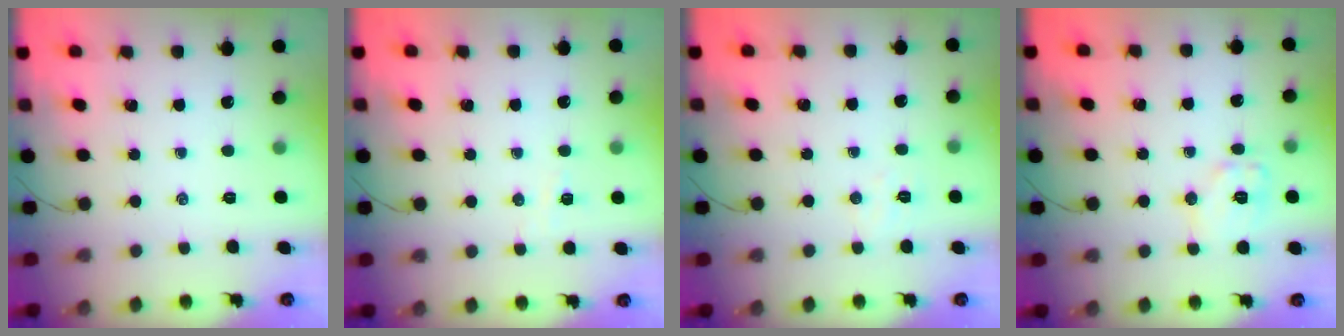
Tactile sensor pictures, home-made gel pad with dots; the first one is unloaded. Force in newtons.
{"total": 3.4, "press": 3.3, "slide": 0.6}
{"total": 4.0, "press": 3.9, "slide": 0.8}
{"total": 9.5, "press": 9.5, "slide": 0.4}